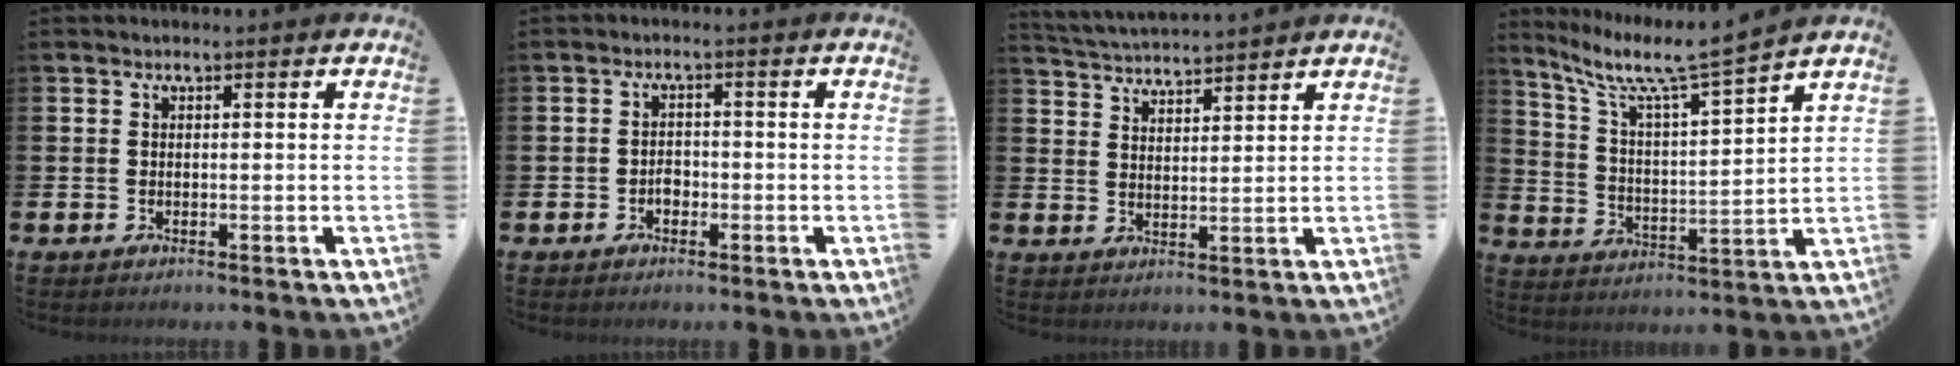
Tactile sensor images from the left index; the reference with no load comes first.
{"total": 1.7, "force": [-0.8, 1.3, 0.8], "torque": [-0.013, 0.001, -0.017]}
{"total": 4.0, "force": [4.0, 0.0, -0.2], "torque": [-0.016, -0.023, 0.071]}
{"total": 8.1, "force": [7.0, 0.1, 3.9], "torque": [-0.111, -0.046, 0.114]}